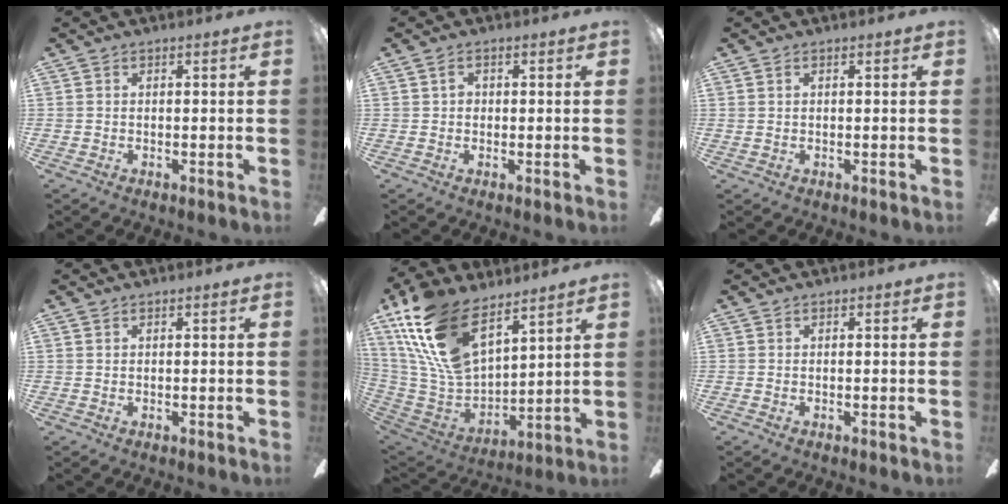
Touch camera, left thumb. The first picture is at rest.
{"total": 2.0, "force": [0.3, 1.5, 1.2], "torque": [-0.017, 0.005, 0.003]}
{"total": 0.8, "force": [0.4, 0.5, 0.5], "torque": [-0.011, 0.004, 0.006]}
{"total": 0.5, "force": [0.3, 0.2, 0.4], "torque": [-0.007, 0.002, 0.004]}
{"total": 22.1, "force": [13.5, 10.6, 13.9], "torque": [-0.311, -0.072, 0.244]}
{"total": 0.0}